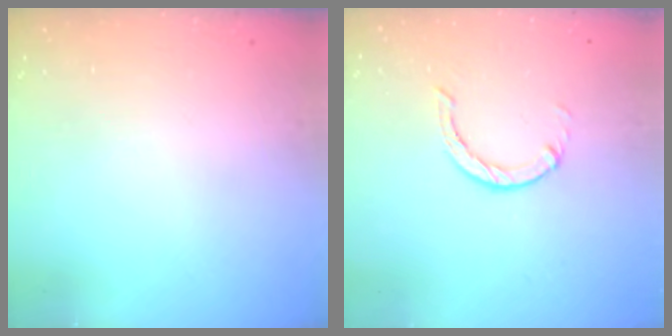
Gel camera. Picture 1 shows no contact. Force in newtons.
{"total": 1.0, "press": 0.9, "slide": 0.3}